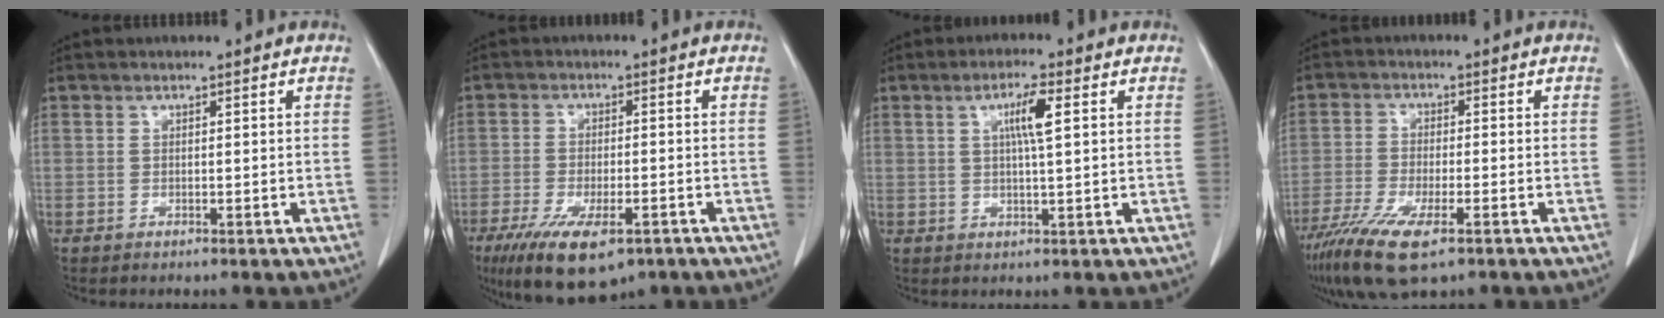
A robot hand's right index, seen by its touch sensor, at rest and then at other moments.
{"total": 11.7, "force": [-7.1, 4.1, 8.3], "torque": [-0.148, -0.021, -0.110]}
{"total": 4.8, "force": [1.4, 0.1, 4.5], "torque": [-0.080, 0.001, 0.024]}
{"total": 10.2, "force": [-6.3, 2.4, 7.7], "torque": [-0.143, -0.025, -0.107]}